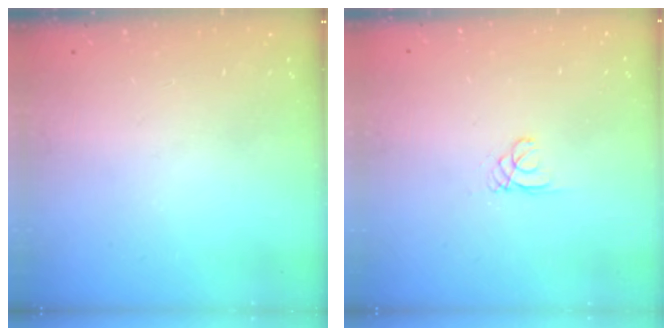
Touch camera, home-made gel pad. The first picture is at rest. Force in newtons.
{"total": 0.6, "press": 0.6, "slide": 0.1}